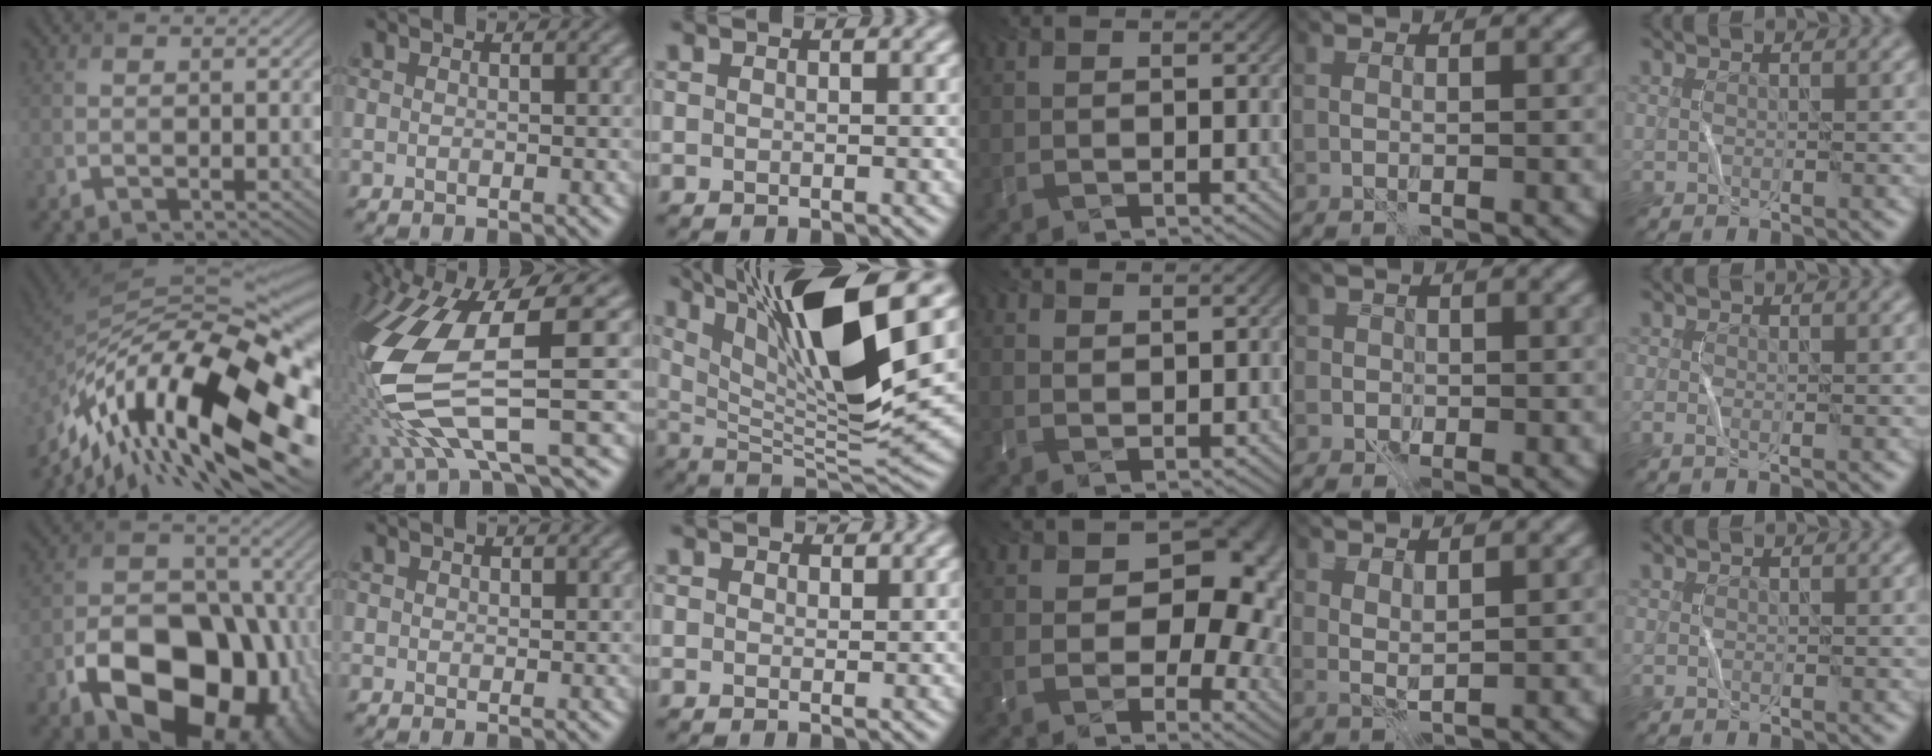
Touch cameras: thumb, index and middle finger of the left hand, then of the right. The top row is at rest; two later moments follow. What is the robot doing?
{"motion": "wrap", "object": "wrapping paper"}